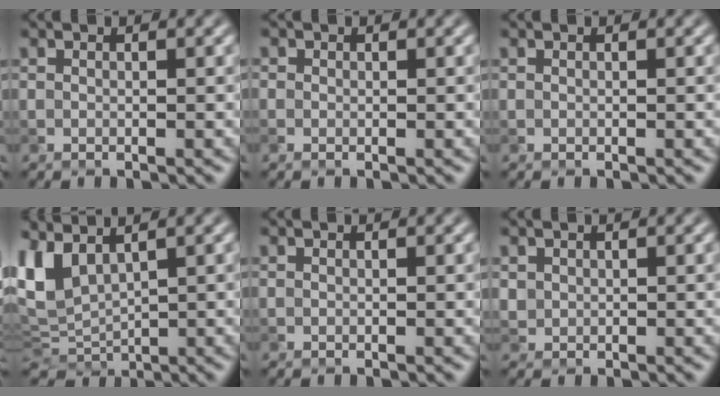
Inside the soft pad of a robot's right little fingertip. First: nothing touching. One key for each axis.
{"total": 0.5, "fx": -0.1, "fy": 0.5, "fz": 0.2, "tx": -0.001, "ty": -0.002, "tz": -0.003}
{"total": 0.0}
{"total": 4.7, "fx": 1.2, "fy": 3.0, "fz": 3.4, "tx": -0.075, "ty": -0.004, "tz": 0.022}
{"total": 0.0}
{"total": 0.8, "fx": 0.4, "fy": 0.7, "fz": 0.1, "tx": 0.000, "ty": -0.004, "tz": 0.012}